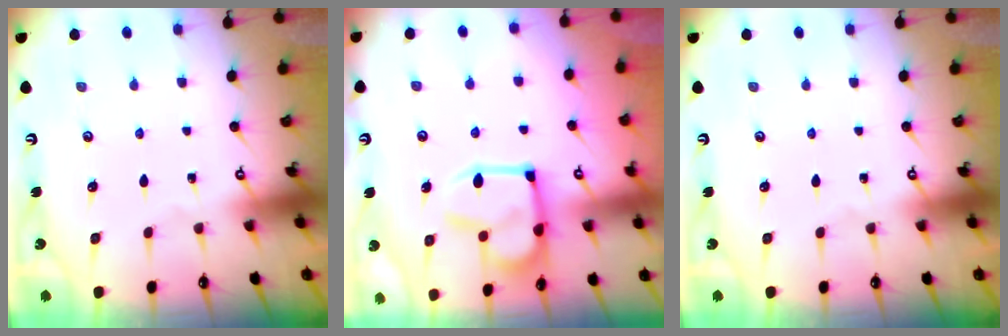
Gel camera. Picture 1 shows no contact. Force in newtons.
{"total": 10.4, "press": 10.3, "slide": 1.2}
{"total": 0.0}